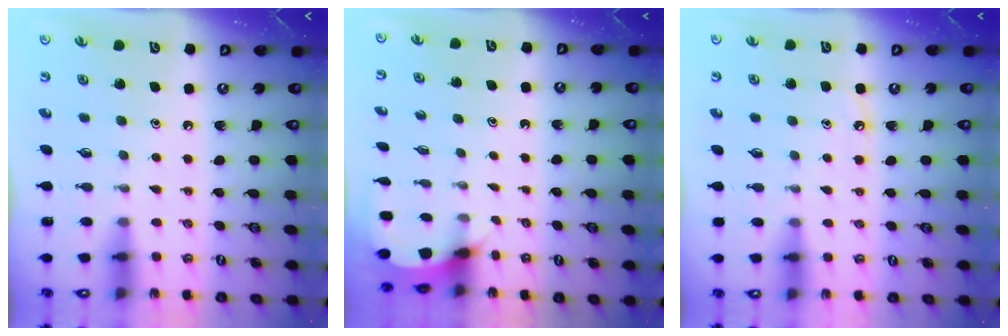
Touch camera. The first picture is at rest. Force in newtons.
{"total": 2.5, "press": 2.5, "slide": 0.1}
{"total": 3.2, "press": 3.2, "slide": 0.5}